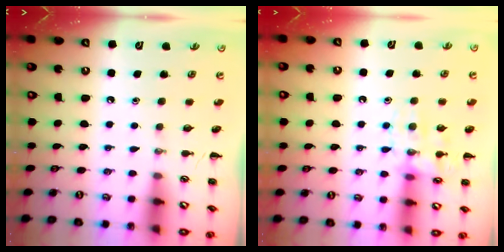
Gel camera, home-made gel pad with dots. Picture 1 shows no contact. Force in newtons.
{"total": 12.6, "press": 12.6, "slide": 0.9}